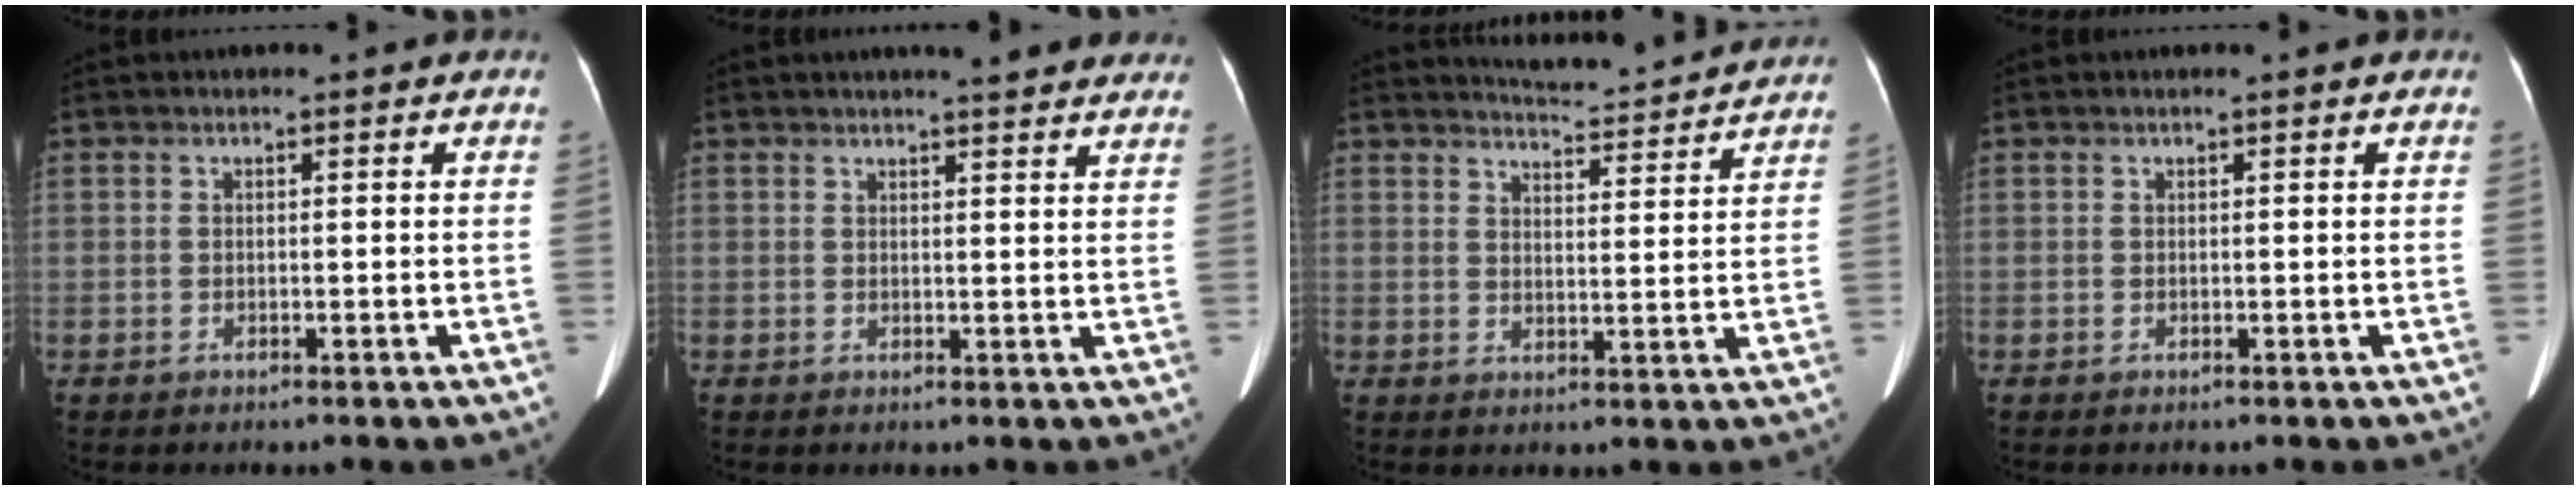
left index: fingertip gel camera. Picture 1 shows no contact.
{"total": 8.6, "force": [7.5, 1.2, 4.0], "torque": [-0.037, 0.007, 0.075]}
{"total": 10.6, "force": [10.4, 0.3, 2.1], "torque": [-0.038, 0.002, 0.131]}
{"total": 0.0}